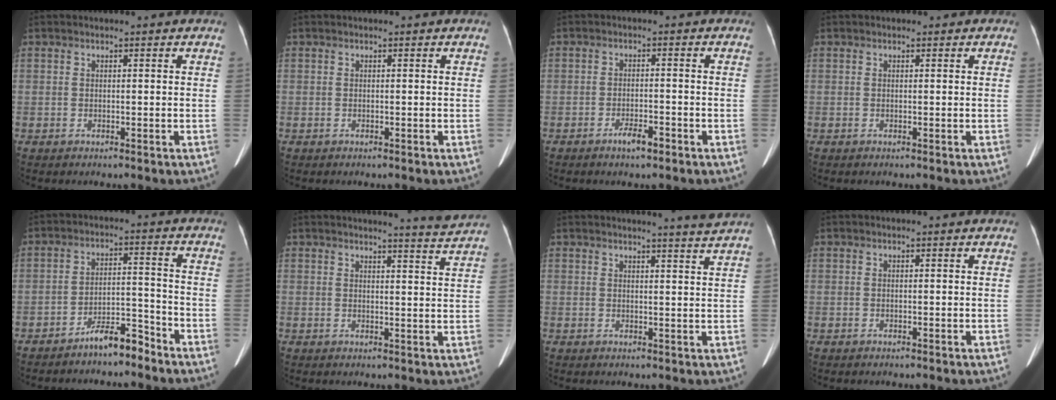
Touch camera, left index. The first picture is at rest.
{"total": 0.0}
{"total": 2.8, "force": [-2.0, 0.6, 1.9], "torque": [-0.032, 0.001, -0.034]}
{"total": 0.0}
{"total": 5.6, "force": [-5.0, 1.0, 2.4], "torque": [-0.039, 0.005, -0.090]}
{"total": 4.5, "force": [4.2, -1.6, 0.3], "torque": [-0.019, -0.026, 0.047]}
{"total": 4.1, "force": [3.7, -1.4, 1.0], "torque": [-0.021, -0.016, 0.038]}
{"total": 0.0}